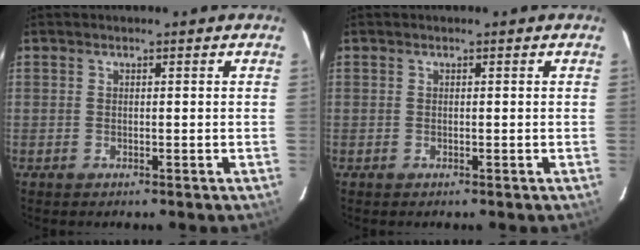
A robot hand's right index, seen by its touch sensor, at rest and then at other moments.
{"total": 0.0}